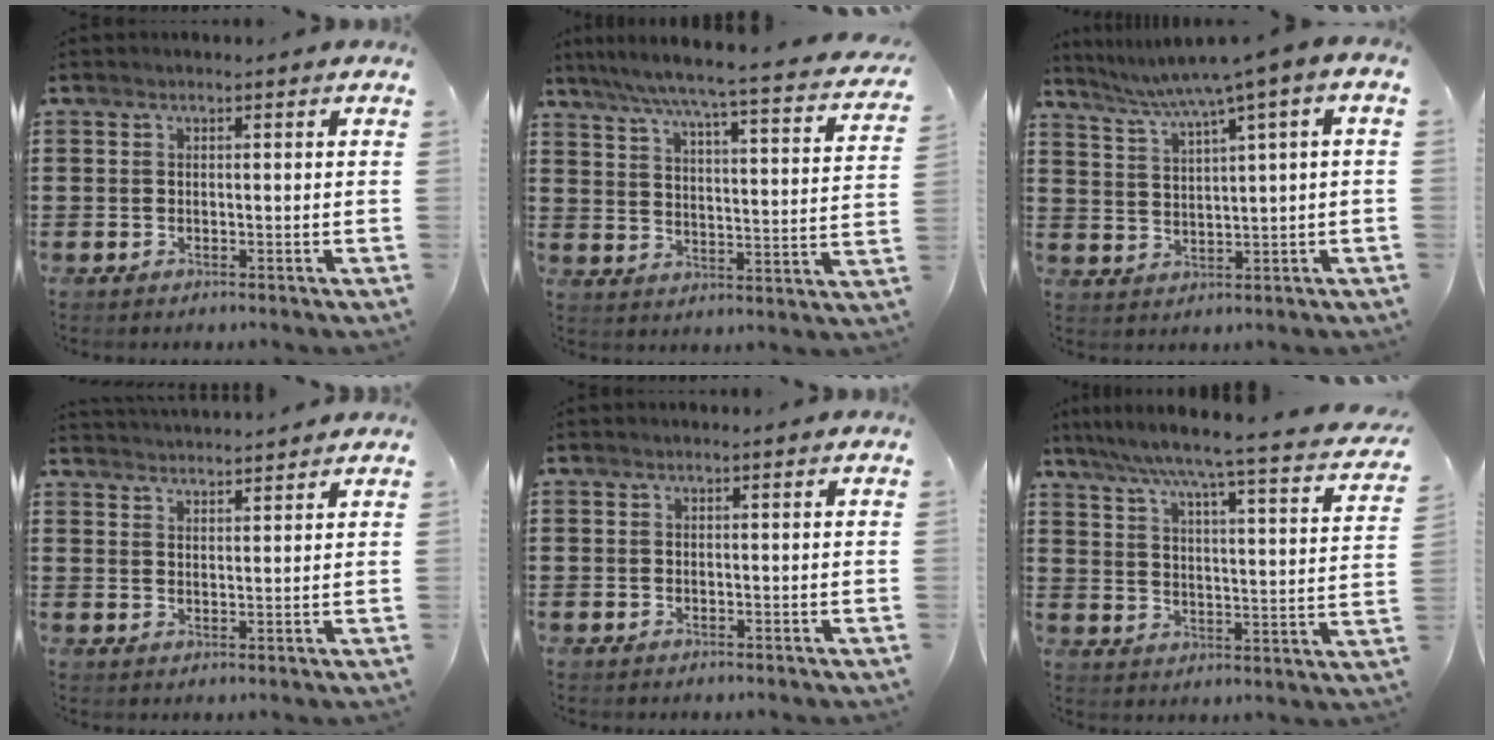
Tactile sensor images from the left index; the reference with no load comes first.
{"total": 5.6, "force": [4.6, -0.8, 3.0], "torque": [-0.079, -0.045, 0.068]}
{"total": 4.9, "force": [2.8, -0.2, 4.0], "torque": [-0.087, -0.016, 0.040]}
{"total": 2.9, "force": [2.8, -0.4, -0.4], "torque": [-0.002, -0.013, 0.053]}
{"total": 0.0}
{"total": 5.5, "force": [4.5, -0.9, 3.2], "torque": [-0.082, -0.044, 0.063]}